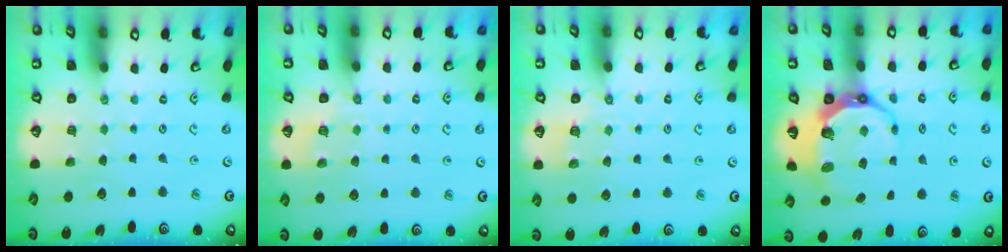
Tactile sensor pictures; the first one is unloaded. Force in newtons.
{"total": 6.0, "press": 5.8, "slide": 1.4}
{"total": 3.5, "press": 3.1, "slide": 1.8}
{"total": 10.1, "press": 9.3, "slide": 4.0}